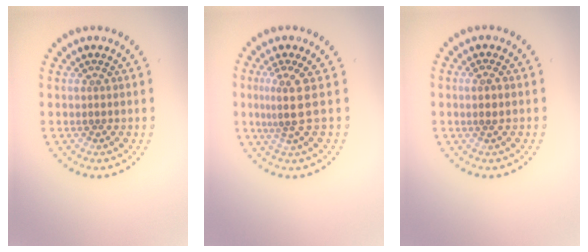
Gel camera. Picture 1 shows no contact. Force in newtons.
{"total": 2.7, "press": 1.8, "slide": 2.0}
{"total": 0.8, "press": 0.7, "slide": 0.5}